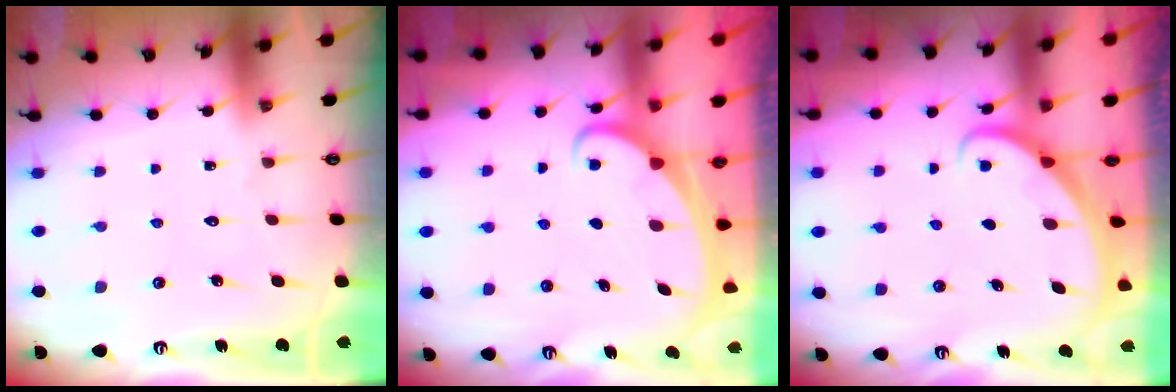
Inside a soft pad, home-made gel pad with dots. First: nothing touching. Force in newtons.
{"total": 2.1, "press": 2.0, "slide": 0.3}
{"total": 2.3, "press": 2.3, "slide": 0.1}